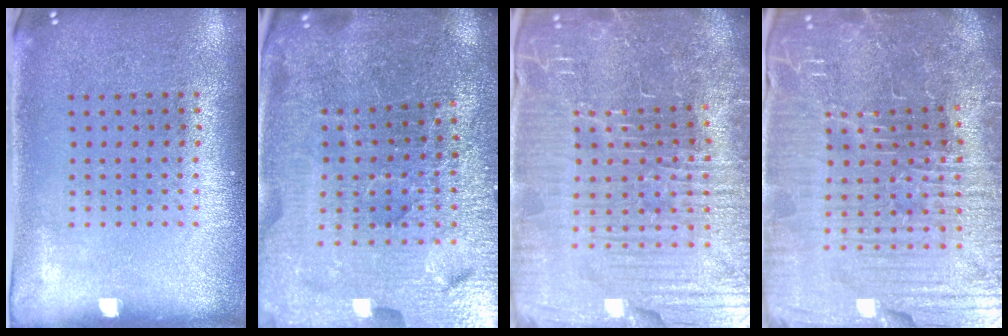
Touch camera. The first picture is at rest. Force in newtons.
{"total": 5.1, "press": 4.9, "slide": 1.5}
{"total": 7.5, "press": 6.6, "slide": 3.5}
{"total": 7.5, "press": 6.7, "slide": 3.4}